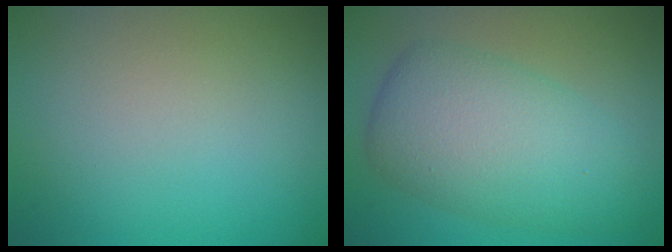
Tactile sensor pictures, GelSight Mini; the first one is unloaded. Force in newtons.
{"total": 7.5, "press": 7.5, "slide": 0.4}